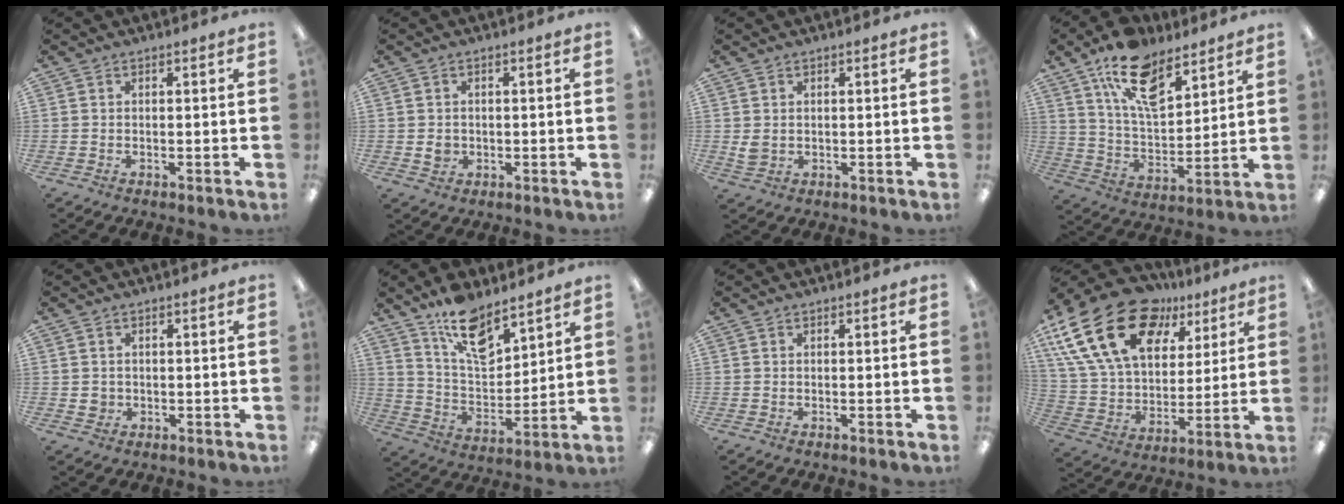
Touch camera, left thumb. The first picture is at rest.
{"total": 2.6, "force": [-0.1, 2.3, 1.1], "torque": [-0.012, 0.001, -0.004]}
{"total": 2.7, "force": [0.7, 2.1, 1.4], "torque": [-0.020, 0.001, 0.013]}
{"total": 15.7, "force": [10.4, 7.7, 9.1], "torque": [-0.152, -0.045, 0.186]}
{"total": 2.1, "force": [0.1, 2.0, 0.5], "torque": [-0.003, 0.001, -0.002]}
{"total": 13.8, "force": [10.1, 6.2, 7.2], "torque": [-0.121, -0.058, 0.181]}
{"total": 0.0}
{"total": 25.3, "force": [12.8, 15.9, 15.0], "torque": [-0.286, -0.058, 0.232]}